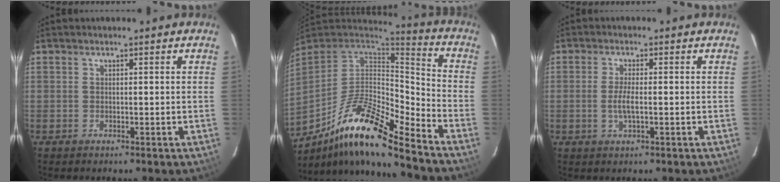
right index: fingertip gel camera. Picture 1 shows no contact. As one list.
[{"total": 17.9, "force": [-12.2, 3.1, 12.8], "torque": [-0.241, -0.011, -0.240]}, {"total": 3.0, "force": [-0.7, 0.6, 2.9], "torque": [-0.058, -0.005, -0.011]}]